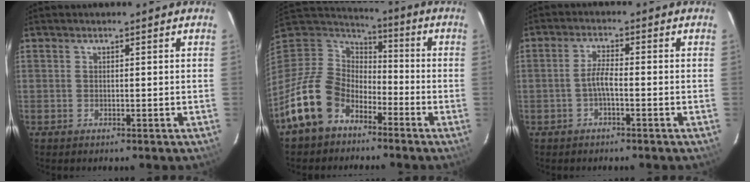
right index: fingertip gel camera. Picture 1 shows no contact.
{"total": 15.3, "force": [-9.3, 10.5, 6.1], "torque": [-0.155, 0.012, -0.166]}
{"total": 2.9, "force": [-1.3, 0.4, 2.5], "torque": [-0.055, 0.007, -0.028]}